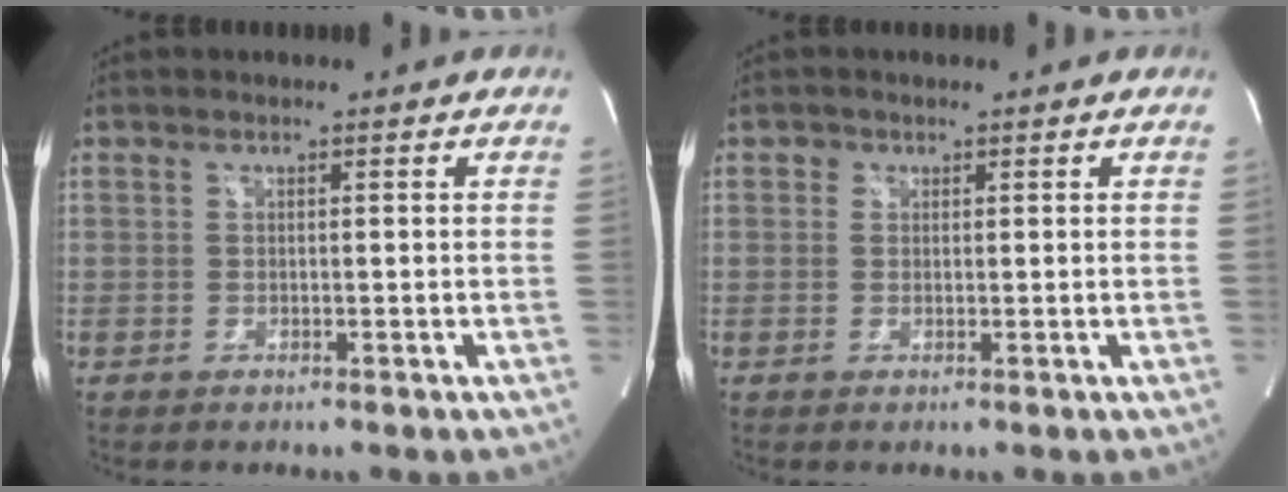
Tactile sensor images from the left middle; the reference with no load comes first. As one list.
[{"total": 0.9, "force": [0.4, 0.8, 0.1], "torque": [0.006, -0.001, 0.003]}]